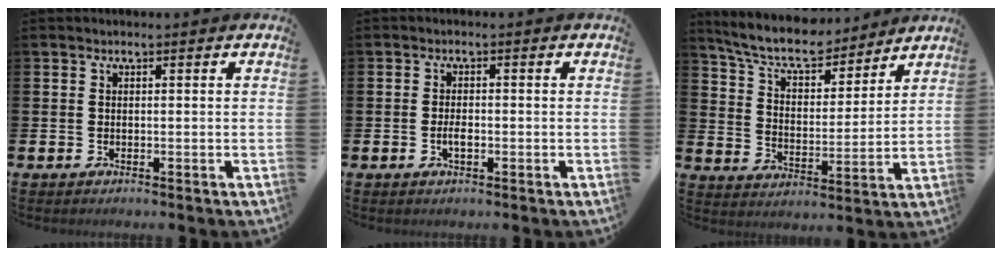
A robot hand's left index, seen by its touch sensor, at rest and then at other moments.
{"total": 1.9, "force": [-0.5, 0.8, 1.6], "torque": [-0.024, -0.002, -0.011]}
{"total": 8.2, "force": [7.5, 2.2, 2.7], "torque": [-0.079, -0.049, 0.129]}